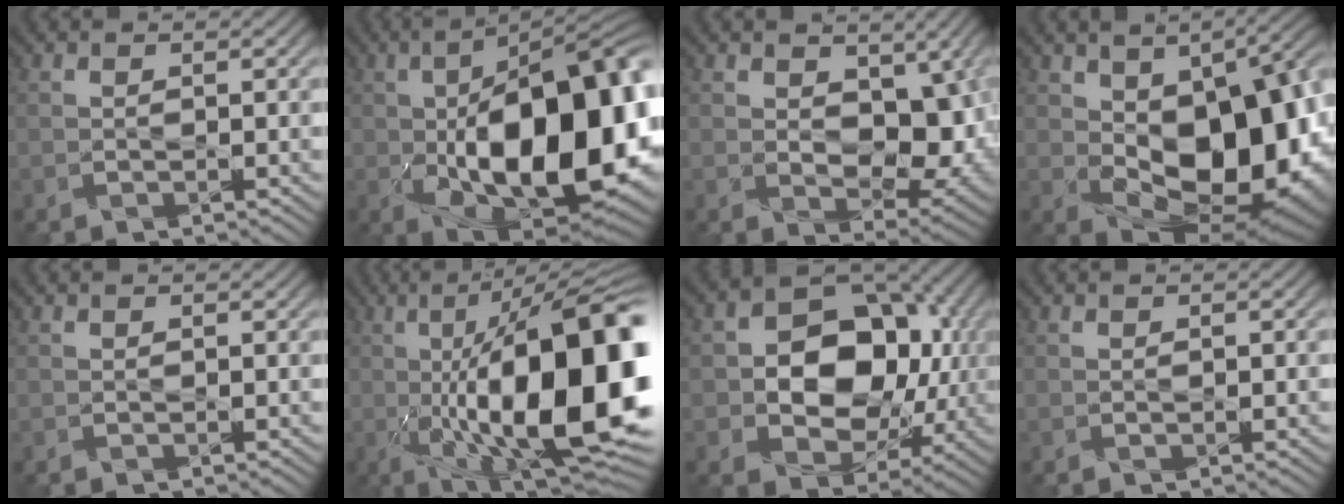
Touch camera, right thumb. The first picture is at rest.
{"total": 19.9, "force": [-2.4, 10.0, 17.0], "torque": [-0.251, -0.008, -0.040]}
{"total": 8.3, "force": [1.1, 5.3, 6.3], "torque": [-0.104, -0.016, 0.016]}
{"total": 17.8, "force": [-0.9, 10.7, 14.2], "torque": [-0.202, -0.035, 0.005]}
{"total": 0.0}
{"total": 21.5, "force": [-1.9, 7.0, 20.2], "torque": [-0.307, 0.010, -0.034]}
{"total": 14.0, "force": [0.3, 10.5, 9.1], "torque": [-0.142, 0.001, 0.002]}
{"total": 0.8, "force": [-0.1, 0.4, 0.7], "torque": [-0.011, -0.002, -0.001]}